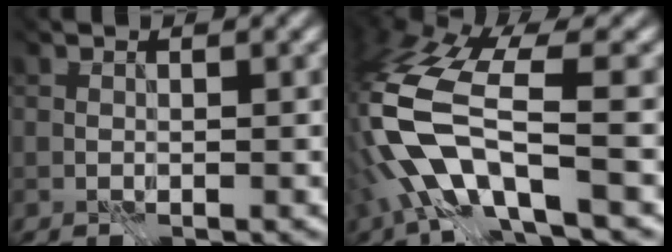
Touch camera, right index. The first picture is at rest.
{"total": 9.3, "force": [-4.8, 1.9, 7.8], "torque": [-0.177, -0.006, -0.081]}